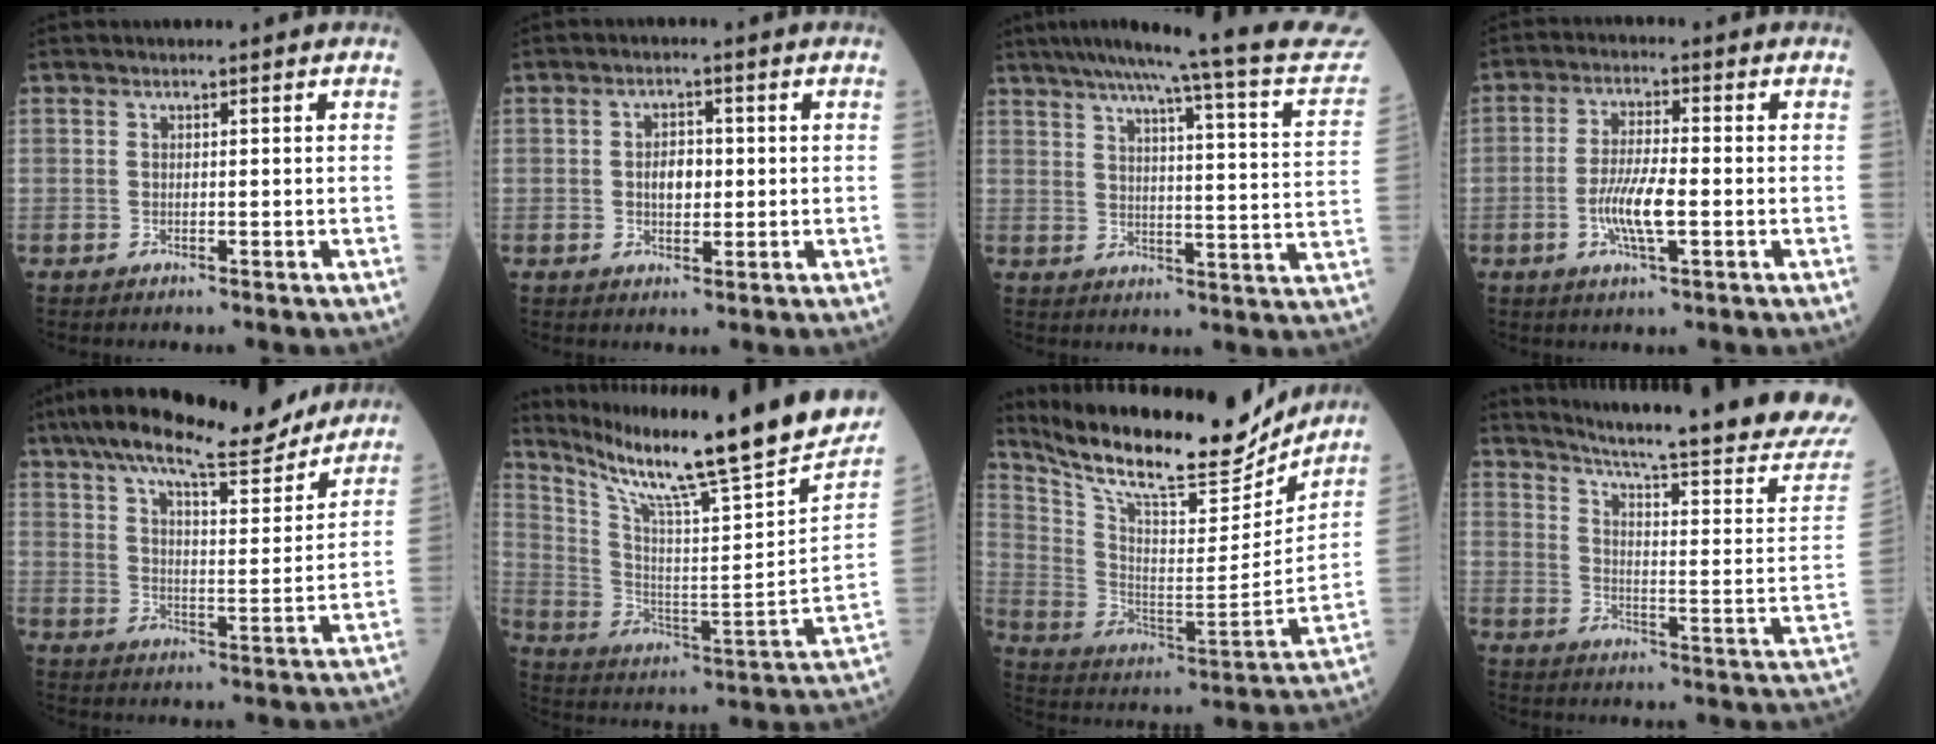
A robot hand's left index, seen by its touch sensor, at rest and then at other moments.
{"total": 3.6, "force": [0.0, 2.0, 3.0], "torque": [-0.053, 0.007, 0.001]}
{"total": 23.9, "force": [21.4, -0.9, 10.7], "torque": [-0.155, -0.053, 0.259]}
{"total": 6.9, "force": [-1.8, 1.2, 6.5], "torque": [-0.135, -0.006, -0.036]}
{"total": 19.3, "force": [16.5, 3.6, 9.4], "torque": [-0.157, 0.023, 0.242]}
{"total": 28.8, "force": [23.1, 1.2, 17.2], "torque": [-0.297, -0.061, 0.335]}
{"total": 22.0, "force": [19.5, 4.0, 9.3], "torque": [-0.175, -0.020, 0.311]}
{"total": 25.8, "force": [23.2, -1.1, 11.3], "torque": [-0.174, -0.098, 0.294]}